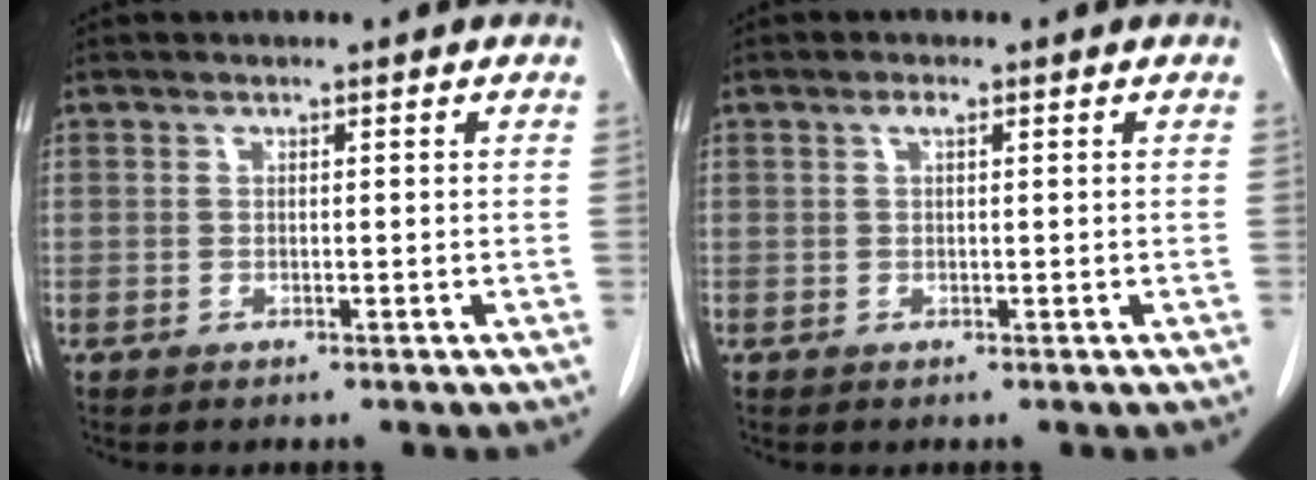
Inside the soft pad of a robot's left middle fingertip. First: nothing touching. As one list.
[{"total": 1.0, "force": [0.5, 0.2, 0.9], "torque": [-0.019, 0.001, 0.008]}]